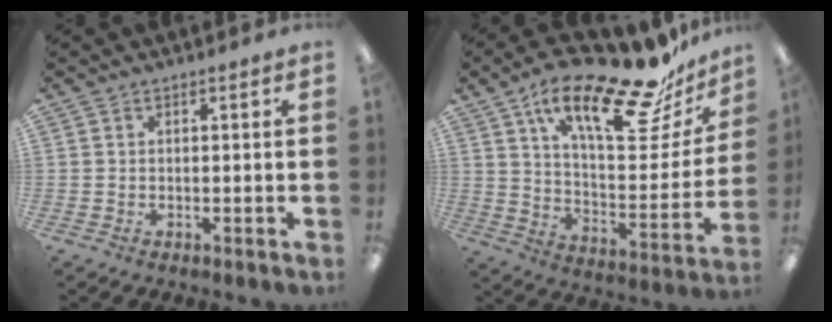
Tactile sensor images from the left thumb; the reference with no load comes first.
{"total": 23.7, "force": [16.9, 6.8, 15.1], "torque": [-0.233, -0.111, 0.276]}